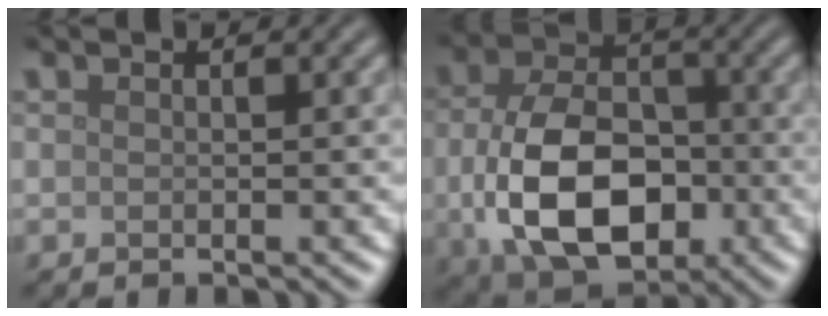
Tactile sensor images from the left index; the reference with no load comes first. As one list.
[{"total": 11.0, "force": [-2.1, 7.2, 8.0], "torque": [-0.171, -0.026, -0.028]}]